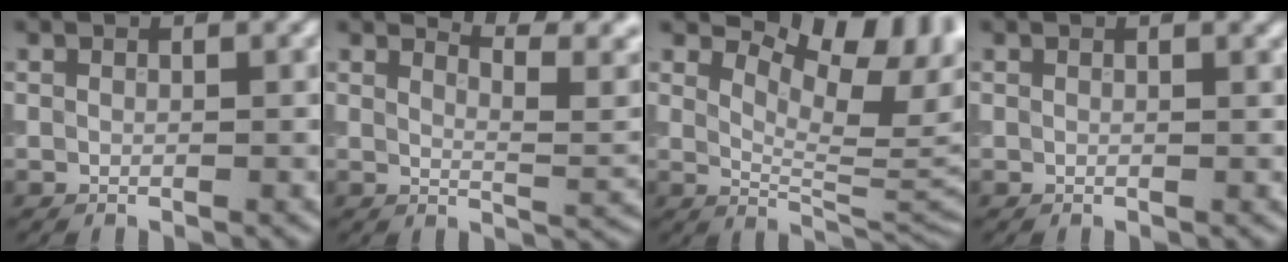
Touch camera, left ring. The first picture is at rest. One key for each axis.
{"total": 5.6, "fx": 4.1, "fy": 1.4, "fz": 3.6, "tx": -0.039, "ty": 0.015, "tz": 0.060}
{"total": 9.1, "fx": 5.0, "fy": 3.9, "fz": 6.5, "tx": -0.092, "ty": 0.001, "tz": 0.080}
{"total": 0.8, "fx": 0.5, "fy": 0.3, "fz": 0.6, "tx": 0.000, "ty": 0.005, "tz": 0.006}